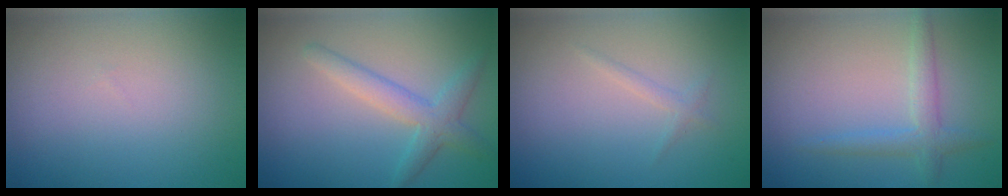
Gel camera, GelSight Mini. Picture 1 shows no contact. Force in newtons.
{"total": 3.0, "press": 3.0, "slide": 0.1}
{"total": 0.8, "press": 0.8, "slide": 0.1}
{"total": 2.2, "press": 2.2, "slide": 0.1}